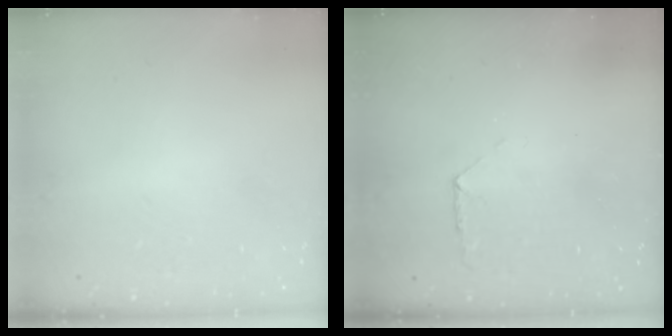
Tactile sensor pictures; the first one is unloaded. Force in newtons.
{"total": 6.0, "press": 6.0, "slide": 0.5}